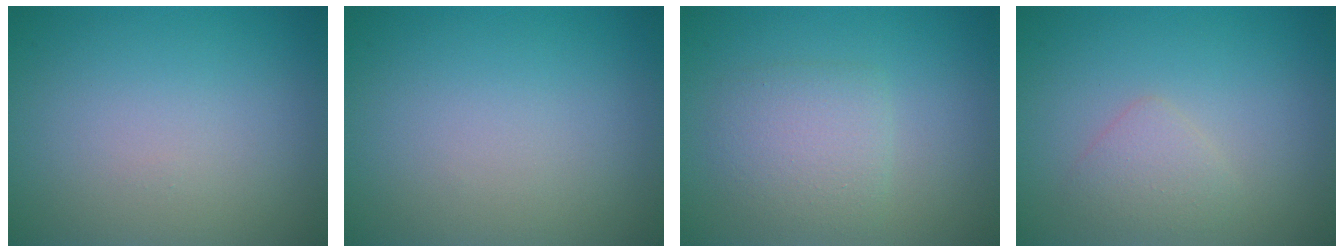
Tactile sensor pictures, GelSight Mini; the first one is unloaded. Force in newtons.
{"total": 0.0}
{"total": 2.9, "press": 2.9, "slide": 0.1}
{"total": 1.7, "press": 1.7, "slide": 0.1}